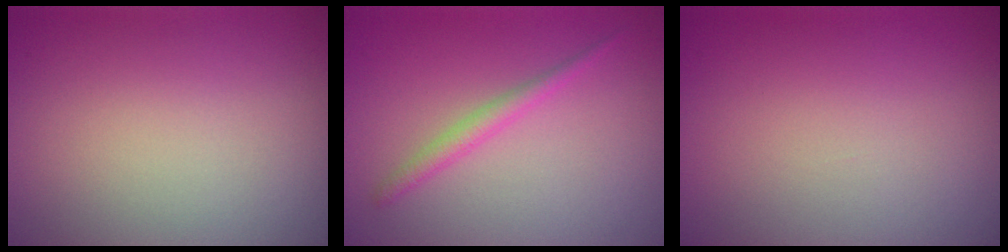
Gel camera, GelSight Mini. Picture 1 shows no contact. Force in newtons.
{"total": 1.6, "press": 1.6, "slide": 0.2}
{"total": 0.0}